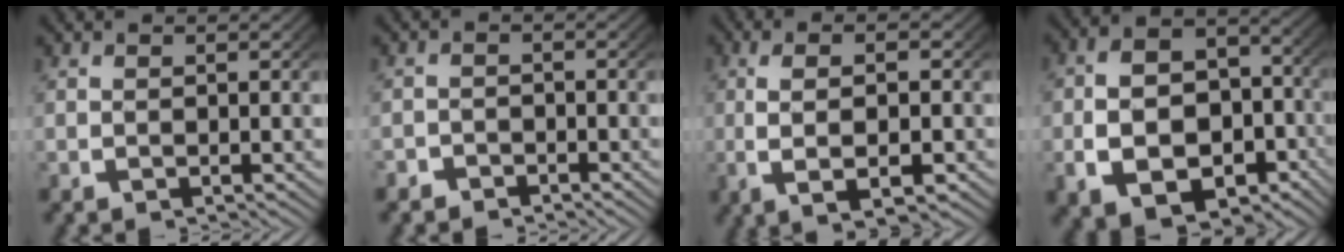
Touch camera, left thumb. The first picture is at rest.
{"total": 2.2, "force": [-1.9, 1.1, -0.1], "torque": [0.008, -0.012, -0.032]}
{"total": 6.0, "force": [-0.6, 2.5, 5.4], "torque": [-0.103, -0.005, -0.002]}
{"total": 11.3, "force": [-2.5, 8.1, 7.5], "torque": [-0.136, -0.033, -0.023]}